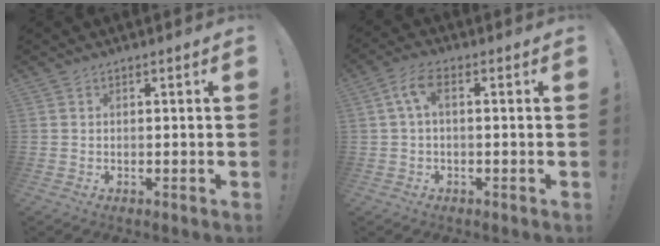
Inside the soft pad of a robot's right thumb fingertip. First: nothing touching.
{"total": 5.8, "force": [1.0, 2.3, 5.3], "torque": [-0.116, 0.003, 0.019]}